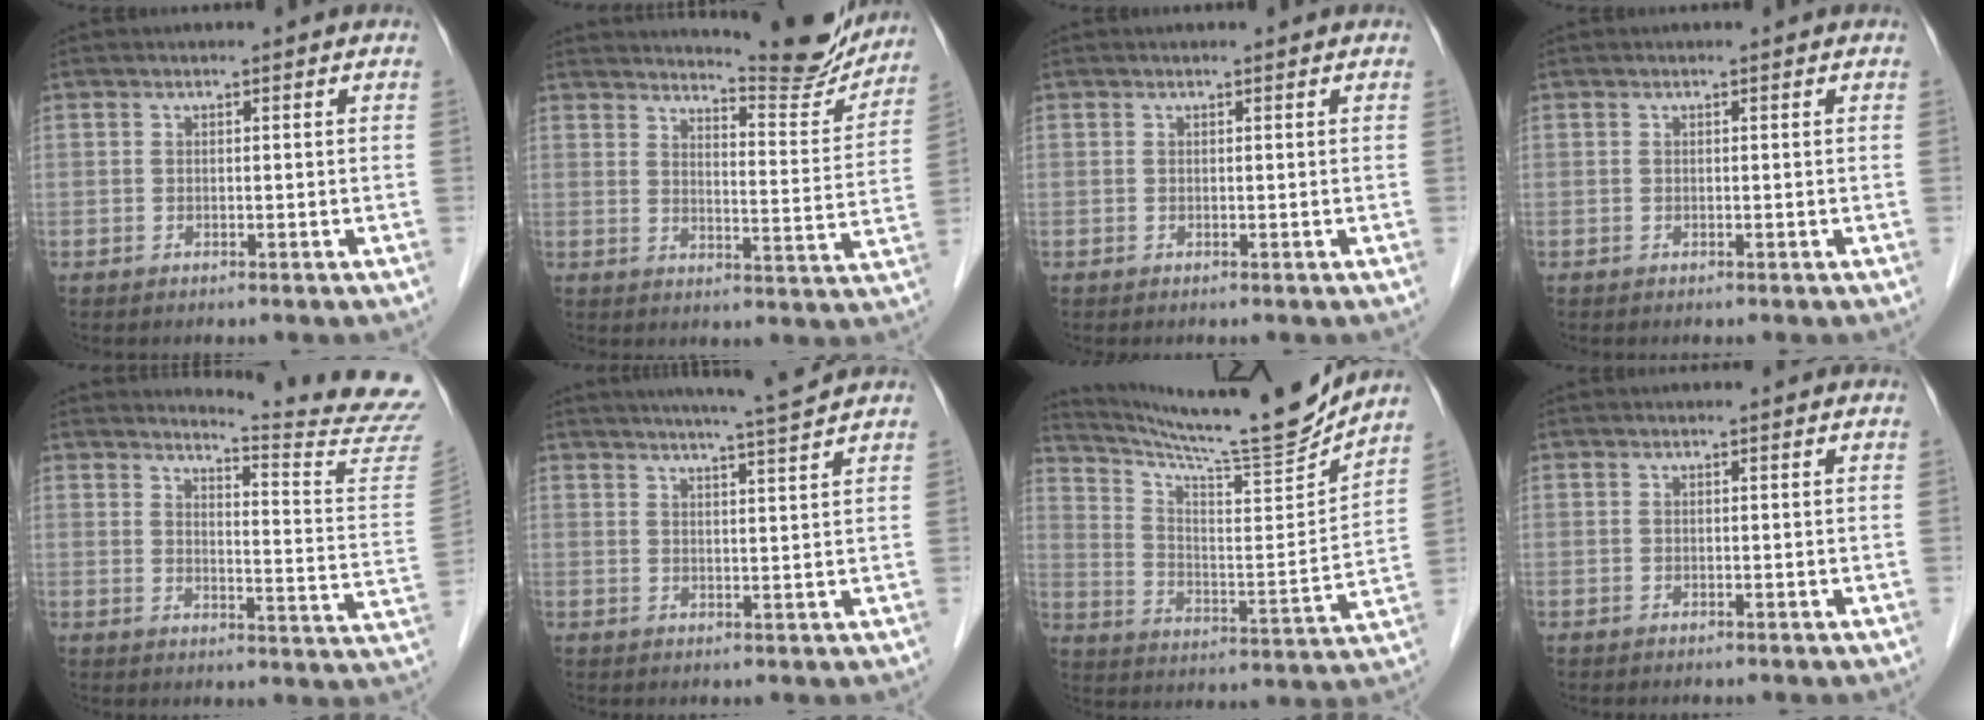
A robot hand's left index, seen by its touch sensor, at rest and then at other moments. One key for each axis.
{"total": 13.3, "fx": 12.9, "fy": 0.7, "fz": 3.1, "tx": -0.042, "ty": -0.051, "tz": 0.157}
{"total": 0.7, "fx": 0.7, "fy": -0.1, "fz": 0.3, "tx": -0.009, "ty": 0.002, "tz": 0.010}
{"total": 0.0}
{"total": 15.8, "fx": 15.6, "fy": -2.2, "fz": 1.9, "tx": -0.026, "ty": -0.154, "tz": 0.162}
{"total": 7.0, "fx": 6.2, "fy": -1.4, "fz": 2.8, "tx": -0.047, "ty": -0.002, "tz": 0.086}
{"total": 17.3, "fx": 16.4, "fy": -1.5, "fz": 5.4, "tx": -0.105, "ty": -0.050, "tz": 0.257}
{"total": 0.0}